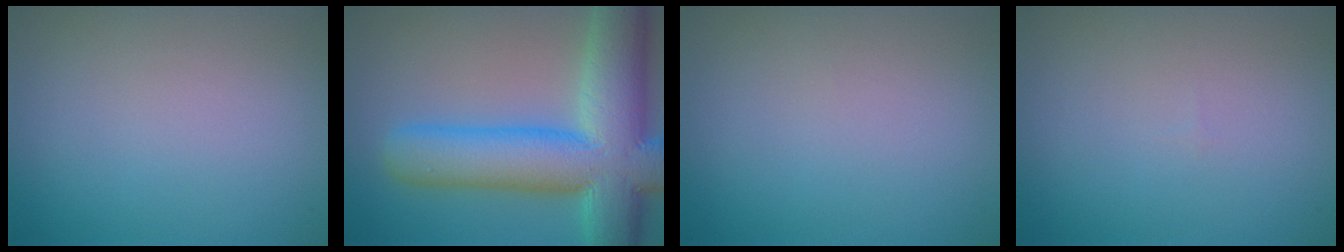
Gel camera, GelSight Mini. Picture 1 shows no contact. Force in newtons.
{"total": 12.3, "press": 12.3, "slide": 0.5}
{"total": 0.0}
{"total": 0.0}